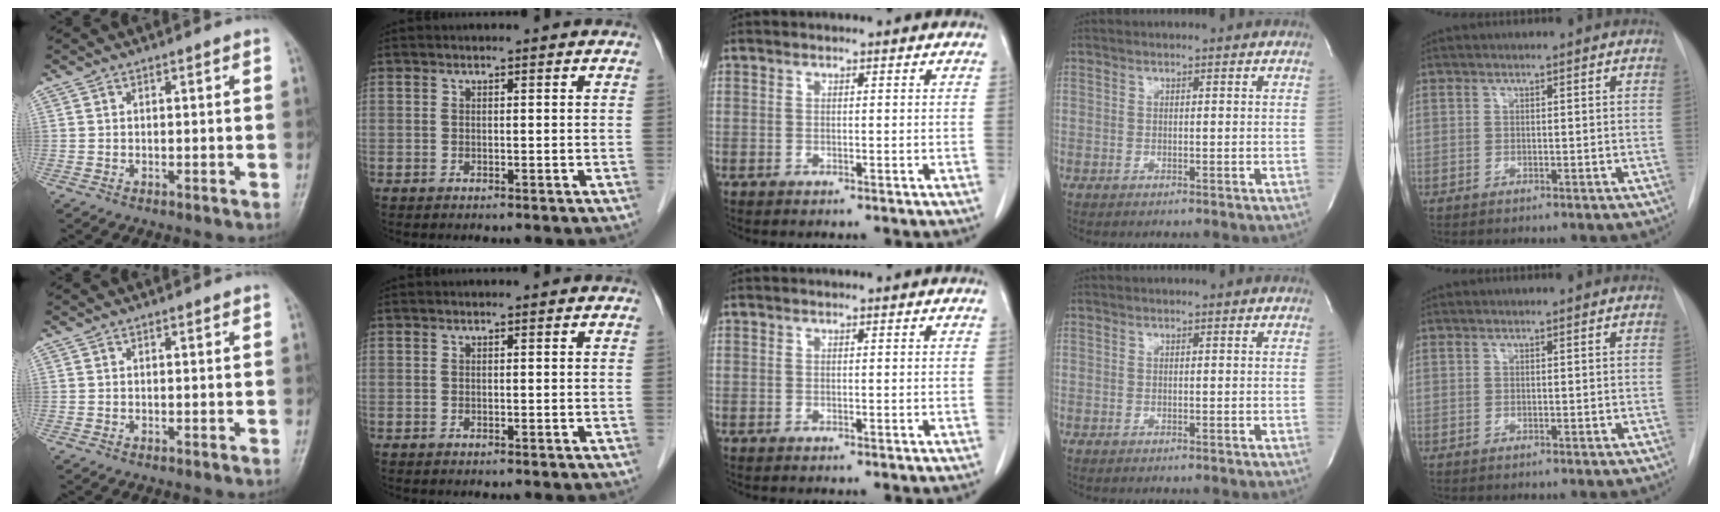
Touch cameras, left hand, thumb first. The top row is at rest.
{}